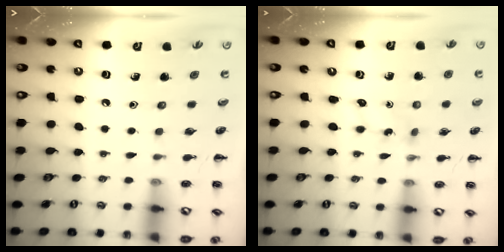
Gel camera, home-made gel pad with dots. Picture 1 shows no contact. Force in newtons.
{"total": 1.7, "press": 1.6, "slide": 0.6}